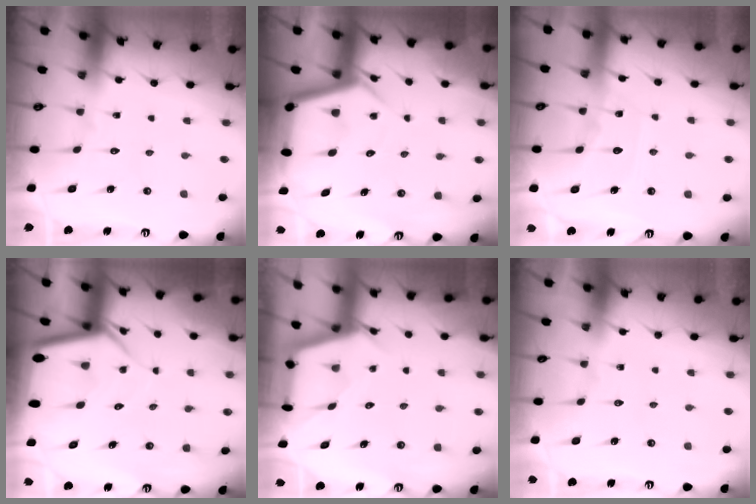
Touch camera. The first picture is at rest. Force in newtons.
{"total": 6.6, "press": 6.6, "slide": 0.5}
{"total": 8.4, "press": 8.4, "slide": 0.7}
{"total": 7.0, "press": 7.0, "slide": 0.7}
{"total": 2.7, "press": 2.7, "slide": 0.4}
{"total": 0.0}